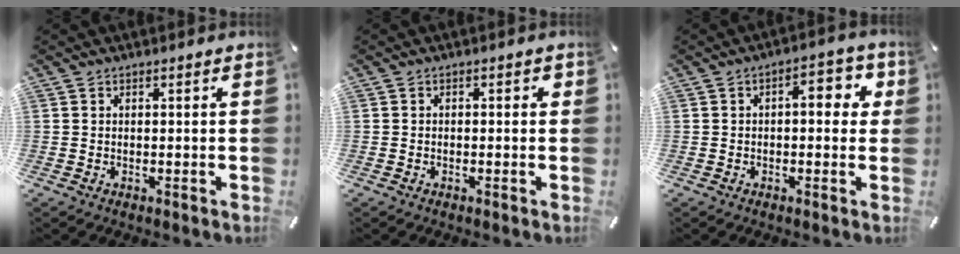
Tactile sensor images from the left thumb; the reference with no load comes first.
{"total": 1.0, "force": [-0.7, 0.7, 0.4], "torque": [-0.008, 0.004, -0.015]}
{"total": 6.9, "force": [0.6, 3.5, 5.9], "torque": [-0.077, 0.005, -0.002]}